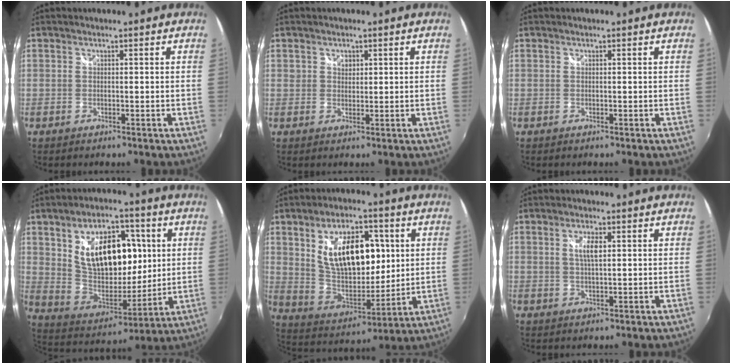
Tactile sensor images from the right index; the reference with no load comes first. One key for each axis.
{"total": 1.9, "fx": 0.8, "fy": 1.7, "fz": 0.6, "tx": -0.004, "ty": 0.004, "tz": 0.014}
{"total": 0.0}
{"total": 19.6, "fx": 5.4, "fy": 11.3, "fz": 15.0, "tx": -0.261, "ty": 0.004, "tz": 0.110}
{"total": 18.2, "fx": 5.1, "fy": 9.8, "fz": 14.5, "tx": -0.250, "ty": 0.005, "tz": 0.105}
{"total": 3.3, "fx": 0.9, "fy": 1.0, "fz": 3.0, "tx": -0.054, "ty": 0.000, "tz": 0.016}